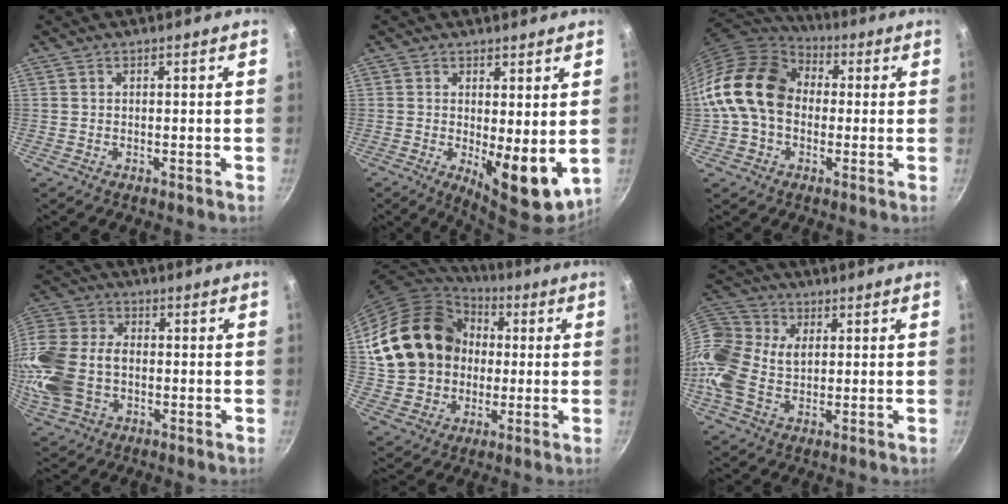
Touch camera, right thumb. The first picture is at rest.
{"total": 9.5, "force": [-0.1, 3.6, 8.8], "torque": [-0.109, -0.023, 0.008]}
{"total": 16.9, "force": [0.5, 12.8, 11.0], "torque": [-0.172, 0.034, -0.005]}
{"total": 18.5, "force": [-2.3, 13.2, 12.7], "torque": [-0.282, 0.033, -0.046]}
{"total": 21.5, "force": [2.7, 17.8, 11.7], "torque": [-0.196, 0.037, 0.060]}
{"total": 16.2, "force": [1.3, 12.2, 10.5], "torque": [-0.229, 0.020, 0.011]}